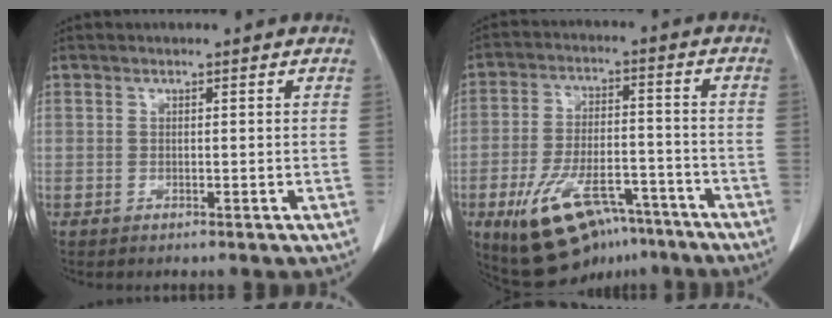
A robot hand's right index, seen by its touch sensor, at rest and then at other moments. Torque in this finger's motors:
{"motor_torque": [1.31, -0.82, 0.70, 0.16]}